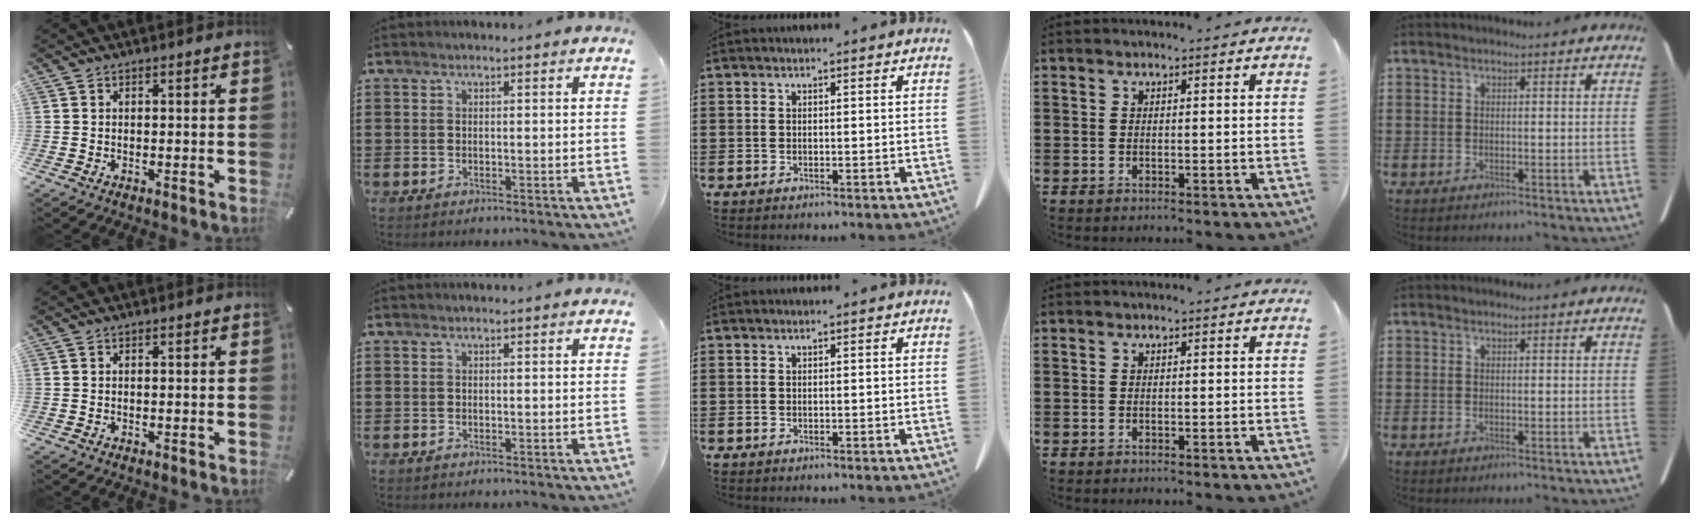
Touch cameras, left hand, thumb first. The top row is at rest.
{}